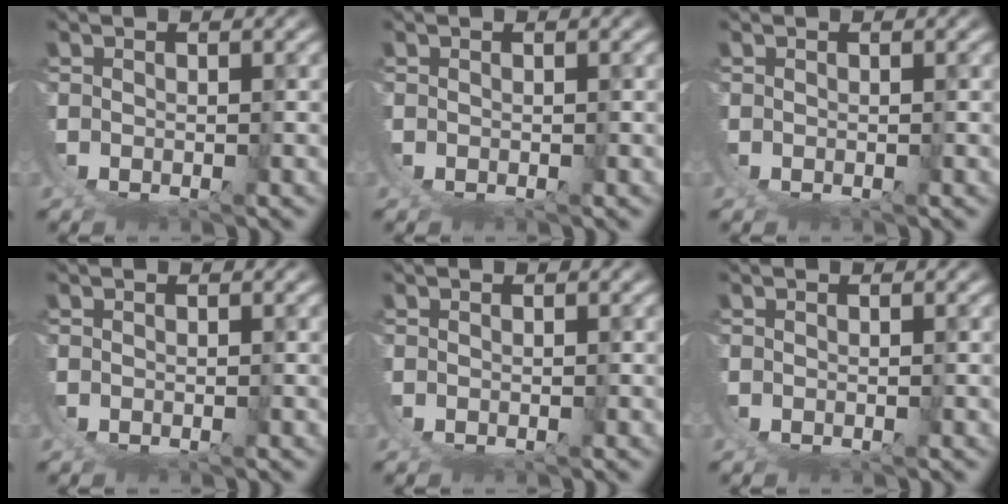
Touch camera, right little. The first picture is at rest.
{"total": 0.0}
{"total": 0.0}
{"total": 0.0}
{"total": 0.0}
{"total": 0.0}